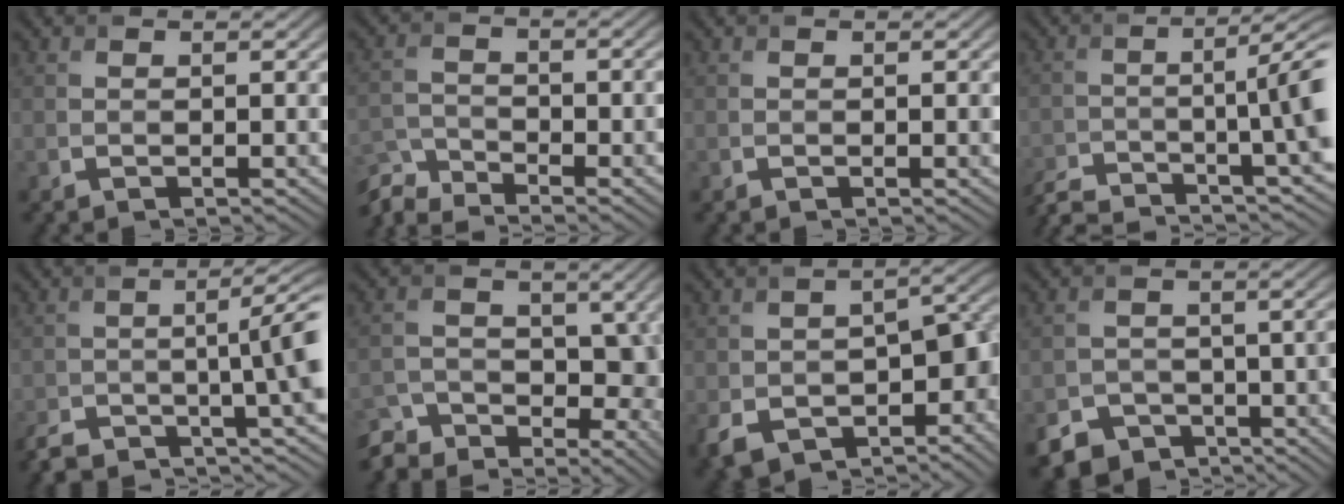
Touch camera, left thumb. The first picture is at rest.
{"total": 6.4, "force": [-5.6, 1.6, 2.7], "torque": [-0.064, -0.011, -0.119]}
{"total": 0.7, "force": [-0.1, 0.2, 0.7], "torque": [-0.010, -0.001, -0.001]}
{"total": 12.0, "force": [-7.0, 2.2, 9.4], "torque": [-0.122, -0.004, -0.121]}
{"total": 9.9, "force": [-5.8, 2.4, 7.6], "torque": [-0.101, -0.007, -0.105]}
{"total": 8.5, "force": [-5.3, 5.2, 4.1], "torque": [-0.066, -0.011, -0.103]}
{"total": 13.3, "force": [-5.3, 8.5, 8.7], "torque": [-0.140, -0.050, -0.074]}
{"total": 8.2, "force": [-5.9, 4.9, 2.8], "torque": [-0.056, -0.021, -0.093]}